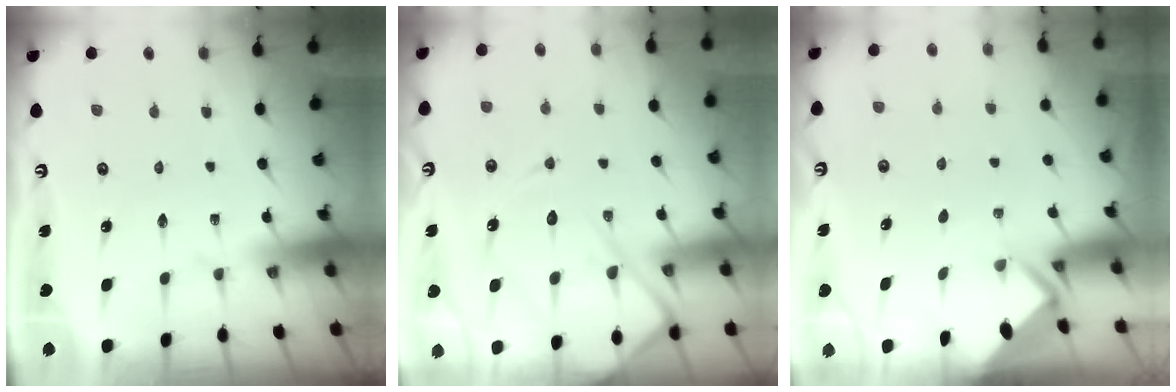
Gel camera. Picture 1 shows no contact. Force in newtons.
{"total": 13.9, "press": 13.8, "slide": 1.5}
{"total": 2.4, "press": 2.4, "slide": 0.2}